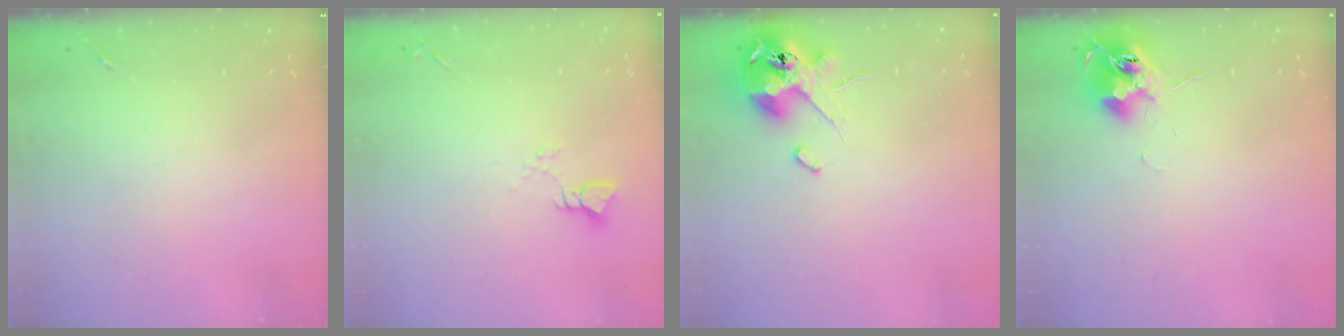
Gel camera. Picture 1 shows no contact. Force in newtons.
{"total": 2.8, "press": 2.8, "slide": 0.2}
{"total": 12.7, "press": 12.5, "slide": 2.1}
{"total": 12.3, "press": 12.3, "slide": 0.8}